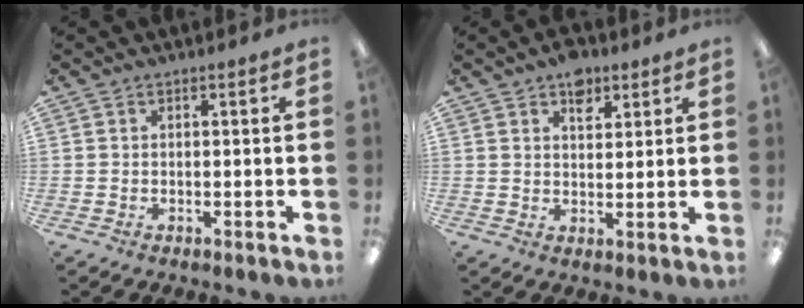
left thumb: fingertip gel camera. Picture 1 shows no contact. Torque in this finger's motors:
{"motor_torque": [0.56, 0.45, 0.64, -0.42, -0.01]}